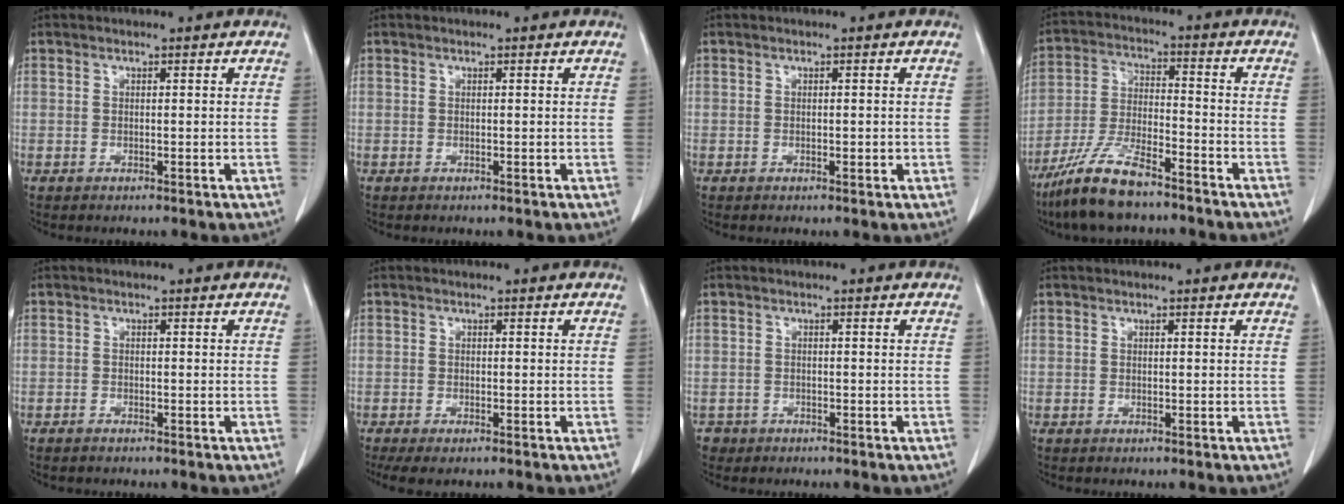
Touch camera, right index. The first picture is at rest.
{"total": 0.0}
{"total": 0.6, "force": [-0.3, 0.2, 0.5], "torque": [-0.006, 0.001, -0.003]}
{"total": 11.0, "force": [-8.5, 2.0, 6.7], "torque": [-0.143, -0.021, -0.160]}
{"total": 0.7, "force": [-0.6, 0.3, 0.1], "torque": [-0.005, 0.001, -0.009]}
{"total": 3.9, "force": [-3.0, 1.0, 2.3], "torque": [-0.036, -0.010, -0.044]}
{"total": 1.6, "force": [-1.0, 1.3, -0.4], "torque": [-0.003, 0.008, -0.018]}
{"total": 0.0}